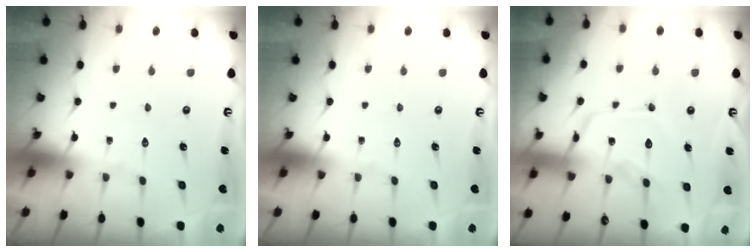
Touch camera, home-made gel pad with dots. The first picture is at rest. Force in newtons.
{"total": 0.0}
{"total": 14.9, "press": 14.8, "slide": 1.4}